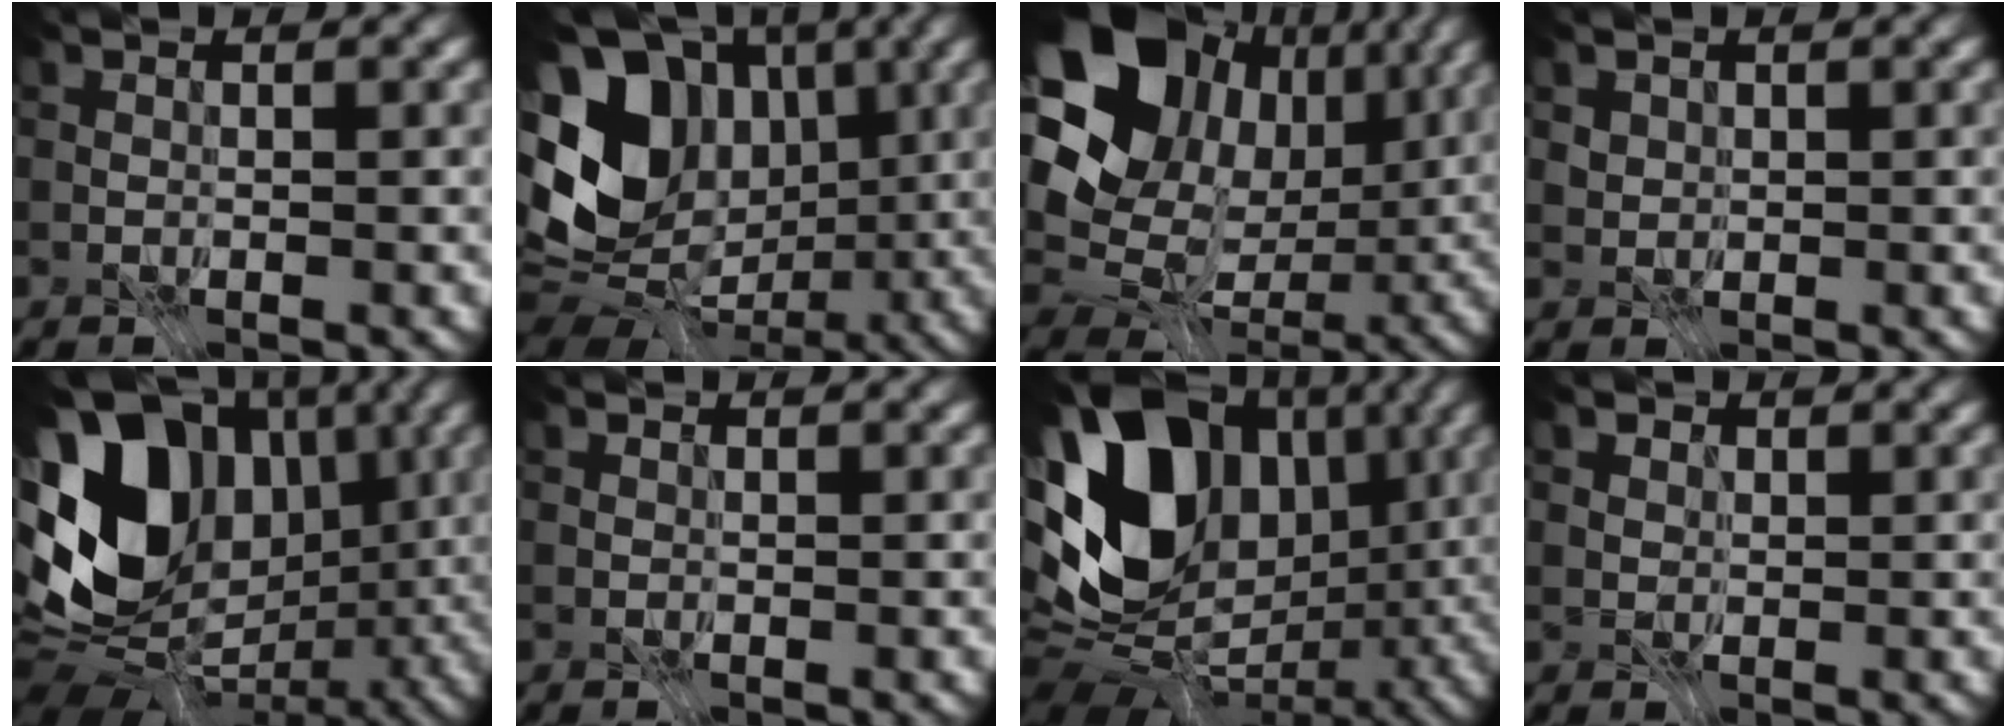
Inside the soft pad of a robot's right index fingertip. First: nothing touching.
{"total": 13.2, "force": [0.4, 10.1, 8.5], "torque": [-0.157, 0.000, -0.006]}
{"total": 15.1, "force": [3.8, 12.3, 7.8], "torque": [-0.146, 0.012, 0.067]}
{"total": 1.3, "force": [0.6, 1.0, 0.4], "torque": [-0.015, -0.008, 0.024]}
{"total": 14.7, "force": [1.0, 11.2, 9.4], "torque": [-0.167, 0.001, 0.017]}
{"total": 0.0}
{"total": 16.1, "force": [1.6, 12.0, 10.5], "torque": [-0.191, 0.001, 0.026]}
{"total": 1.6, "force": [0.7, 1.3, 0.6], "torque": [-0.019, -0.004, 0.021]}